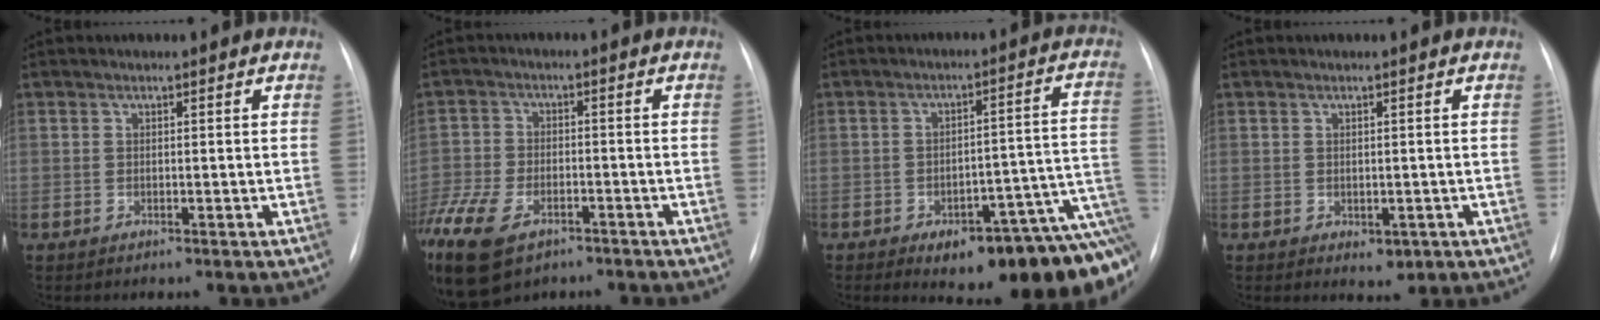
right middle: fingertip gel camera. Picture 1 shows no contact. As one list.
[{"total": 21.1, "force": [-12.5, 11.8, 12.2], "torque": [-0.363, -0.041, -0.207]}, {"total": 18.4, "force": [-10.3, 5.7, 14.1], "torque": [-0.083, 0.050, -0.125]}, {"total": 2.1, "force": [-0.7, 1.4, 1.4], "torque": [-0.013, -0.002, 0.000]}]